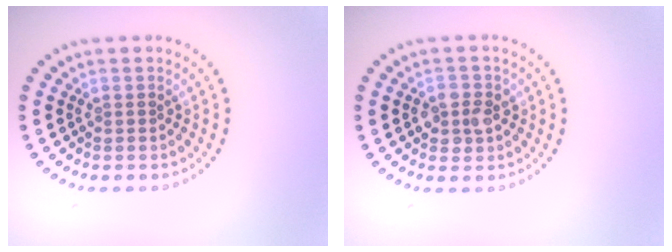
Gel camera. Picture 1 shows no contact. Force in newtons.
{"total": 2.3, "press": 2.3, "slide": 0.5}